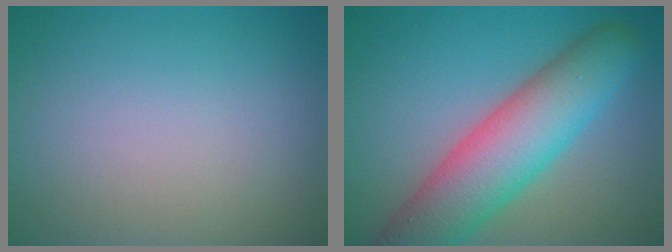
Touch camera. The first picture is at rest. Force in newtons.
{"total": 9.3, "press": 9.3, "slide": 0.5}